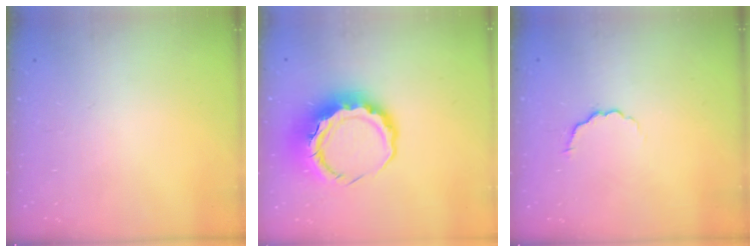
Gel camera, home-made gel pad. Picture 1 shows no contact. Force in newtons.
{"total": 8.8, "press": 8.6, "slide": 1.7}
{"total": 3.7, "press": 3.5, "slide": 1.1}